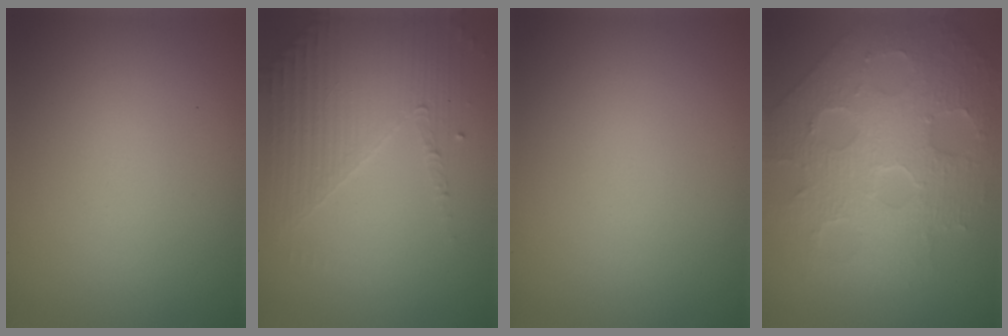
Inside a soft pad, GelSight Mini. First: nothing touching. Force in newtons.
{"total": 4.2, "press": 3.1, "slide": 2.9}
{"total": 0.0}
{"total": 8.7, "press": 6.1, "slide": 6.1}